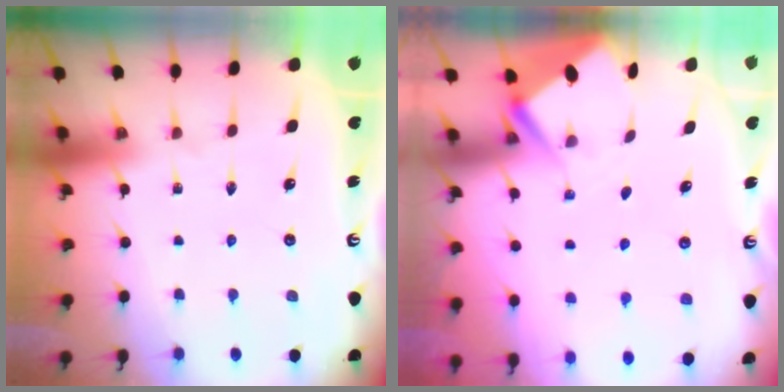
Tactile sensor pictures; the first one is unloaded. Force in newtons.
{"total": 3.0, "press": 2.9, "slide": 0.4}